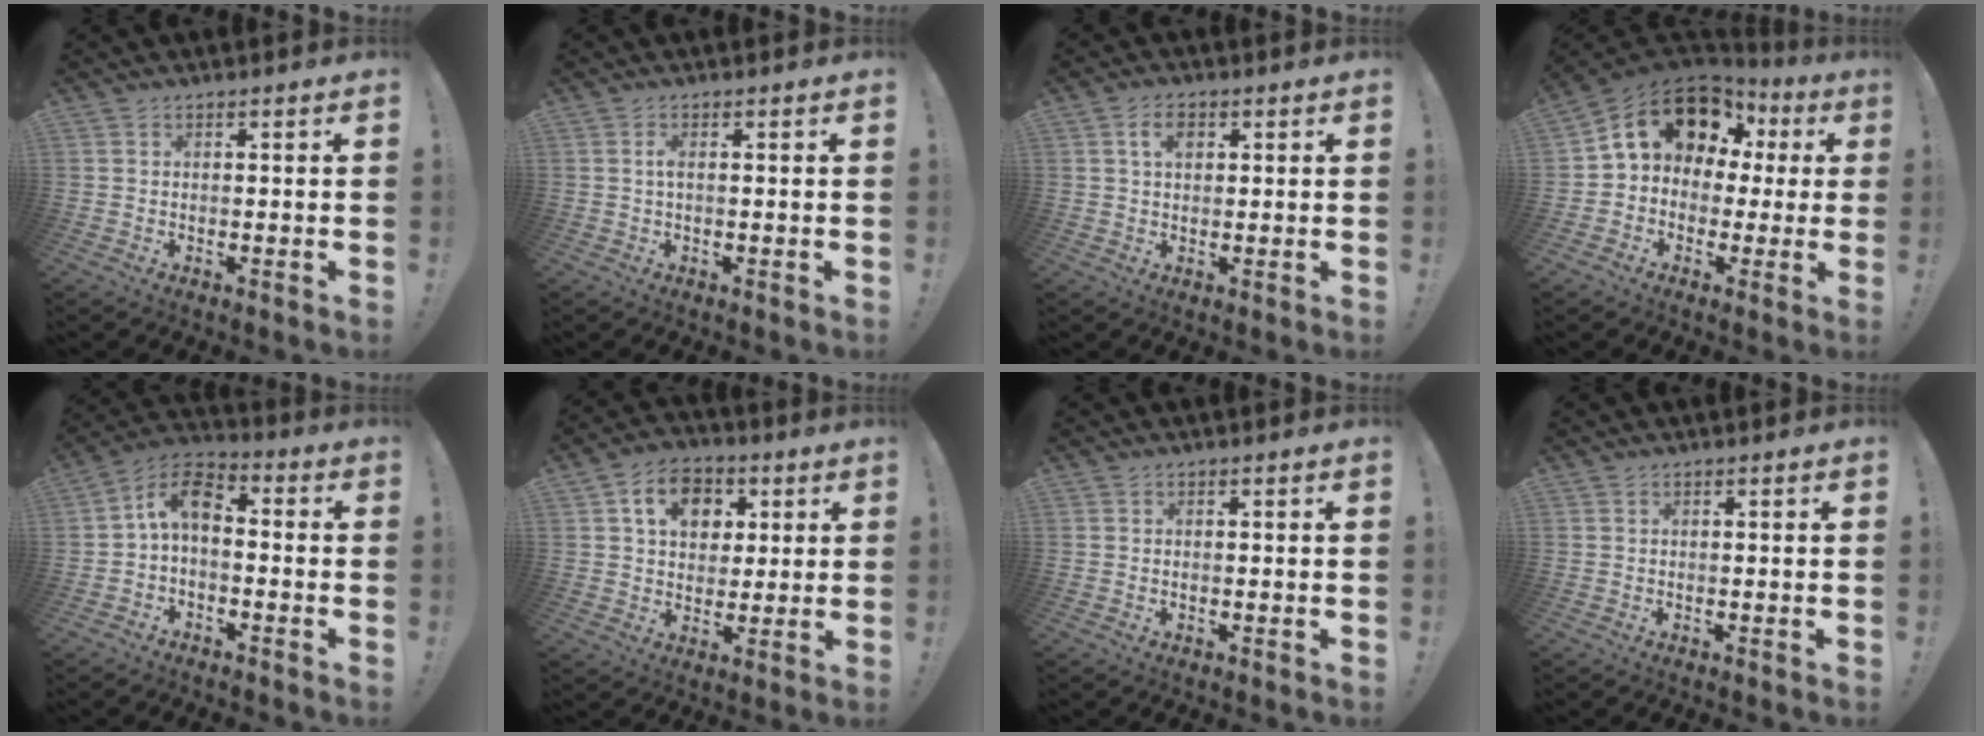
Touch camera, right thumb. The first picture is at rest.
{"total": 1.5, "force": [-0.1, 0.3, 1.5], "torque": [-0.035, 0.004, -0.002]}
{"total": 4.7, "force": [1.5, 2.8, 3.5], "torque": [-0.050, 0.000, 0.024]}
{"total": 13.7, "force": [5.9, 10.3, 6.8], "torque": [-0.099, -0.031, 0.118]}
{"total": 8.1, "force": [0.2, 4.8, 6.6], "torque": [-0.126, 0.009, 0.006]}
{"total": 11.9, "force": [4.3, 9.1, 6.4], "torque": [-0.092, -0.003, 0.080]}
{"total": 0.0}
{"total": 0.0}